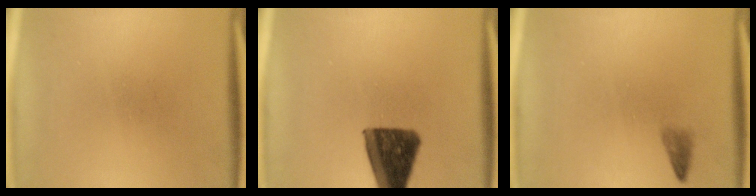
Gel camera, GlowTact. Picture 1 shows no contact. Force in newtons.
{"total": 12.0}
{"total": 1.2}